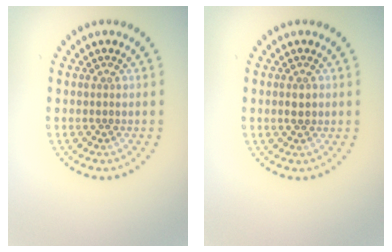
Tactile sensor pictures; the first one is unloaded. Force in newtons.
{"total": 1.0, "press": 1.0, "slide": 0.2}